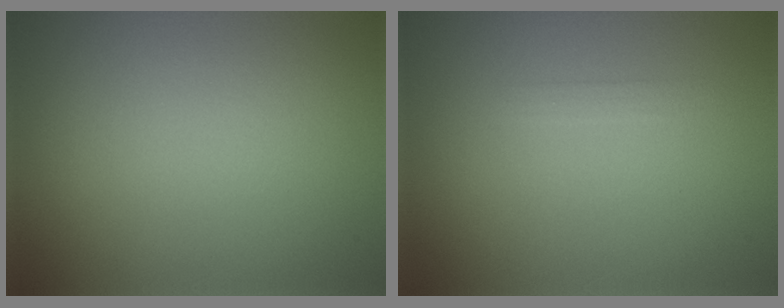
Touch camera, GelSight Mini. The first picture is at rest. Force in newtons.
{"total": 0.8, "press": 0.8, "slide": 0.0}